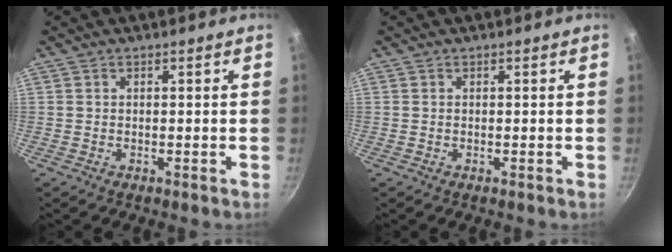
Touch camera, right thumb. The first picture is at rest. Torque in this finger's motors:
{"motor_torque": [0.28, -0.11, -0.24, -0.50, -0.04]}